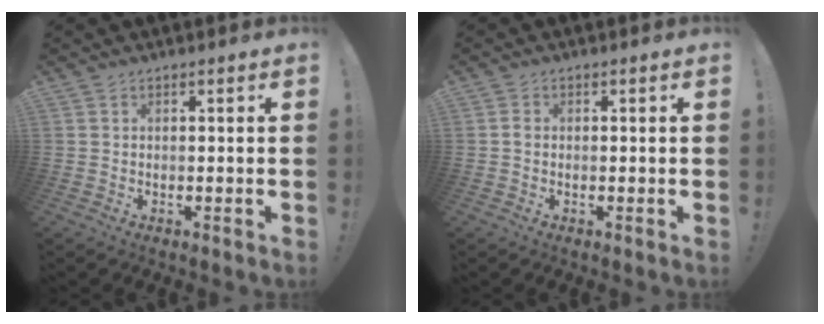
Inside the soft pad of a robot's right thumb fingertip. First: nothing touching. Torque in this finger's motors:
{"motor_torque": [-0.11, 0.01, -0.12, 0.06, 0.00]}